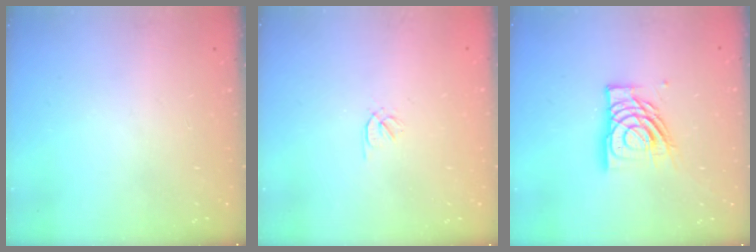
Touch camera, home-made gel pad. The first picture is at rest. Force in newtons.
{"total": 0.5, "press": 0.4, "slide": 0.4}
{"total": 13.8, "press": 13.7, "slide": 1.6}